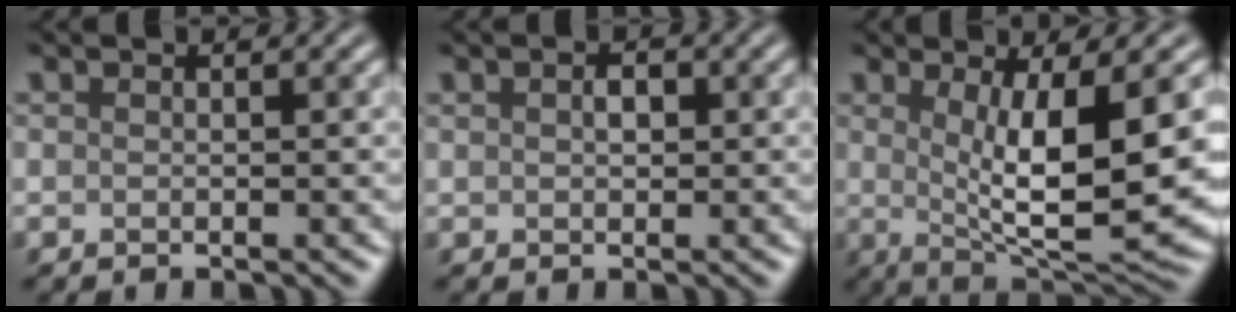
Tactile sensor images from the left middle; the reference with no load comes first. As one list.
[{"total": 1.2, "force": [0.5, 0.8, 0.8], "torque": [-0.007, 0.005, 0.012]}, {"total": 9.9, "force": [0.6, 2.5, 9.5], "torque": [-0.148, -0.009, 0.024]}]